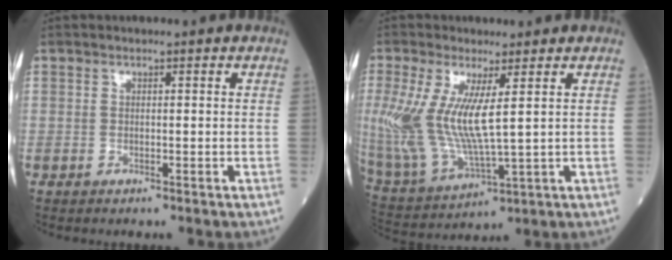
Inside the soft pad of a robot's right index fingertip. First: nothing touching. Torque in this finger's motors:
{"motor_torque": [1.84, 0.30, 0.87, 0.21]}